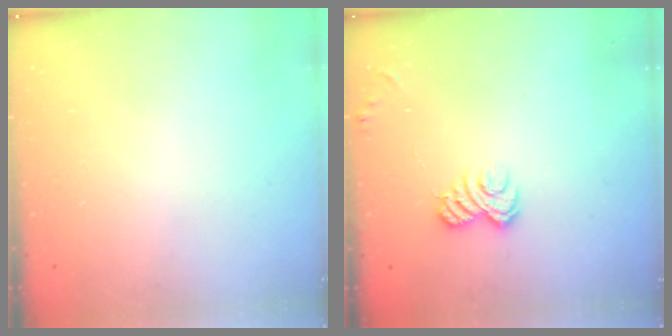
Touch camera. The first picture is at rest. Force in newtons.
{"total": 4.7, "press": 4.5, "slide": 1.3}